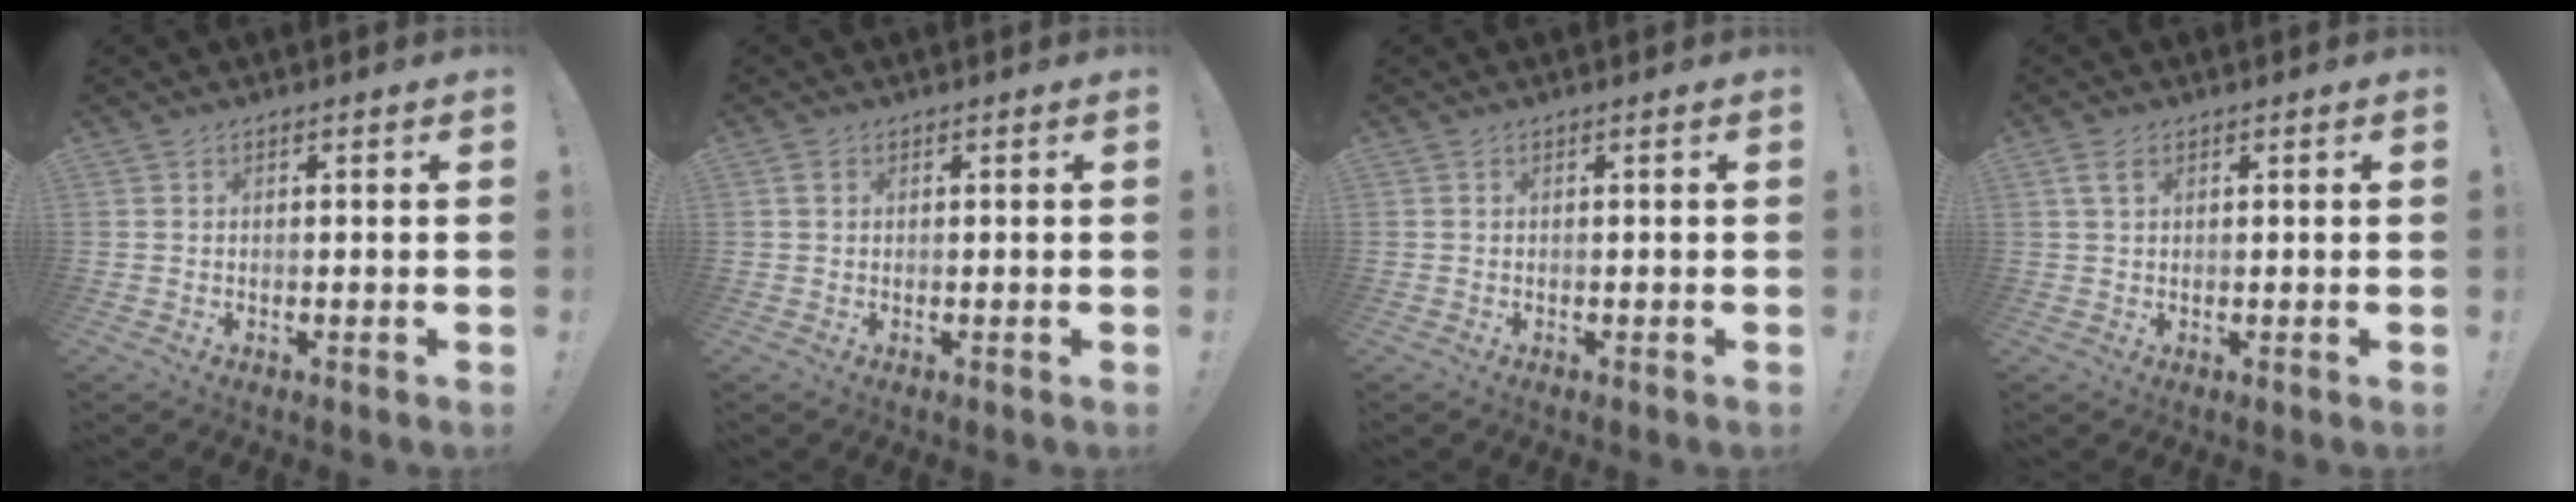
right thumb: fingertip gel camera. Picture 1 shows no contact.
{"total": 1.3, "force": [0.6, 1.0, 0.7], "torque": [-0.011, 0.002, 0.011]}
{"total": 0.0}
{"total": 3.4, "force": [1.6, 1.6, 2.5], "torque": [-0.048, 0.001, 0.029]}